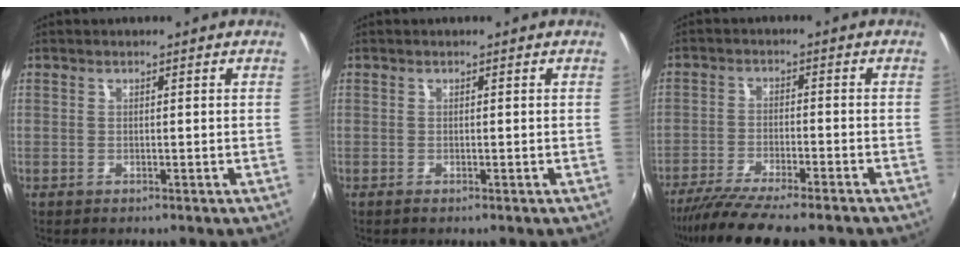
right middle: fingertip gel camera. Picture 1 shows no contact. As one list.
[{"total": 0.0}, {"total": 13.6, "force": [-11.5, 1.9, 7.1], "torque": [-0.148, -0.044, -0.186]}]